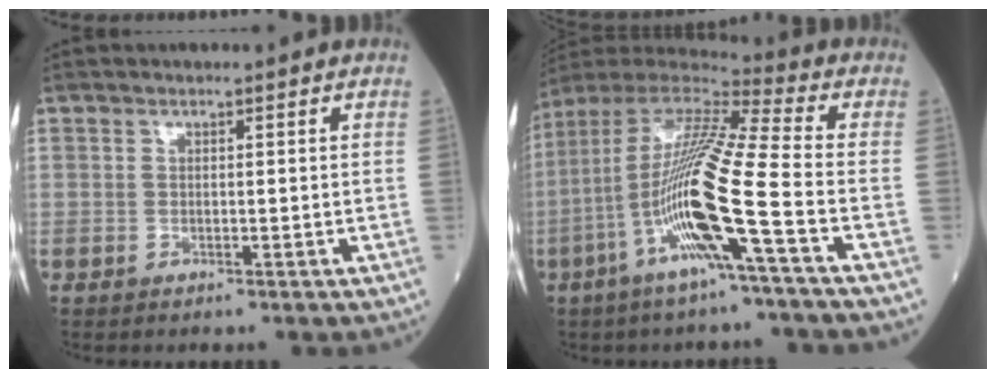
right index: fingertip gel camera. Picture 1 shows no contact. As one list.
[{"total": 18.1, "force": [-5.6, -0.3, 17.2], "torque": [-0.348, -0.005, -0.118]}]